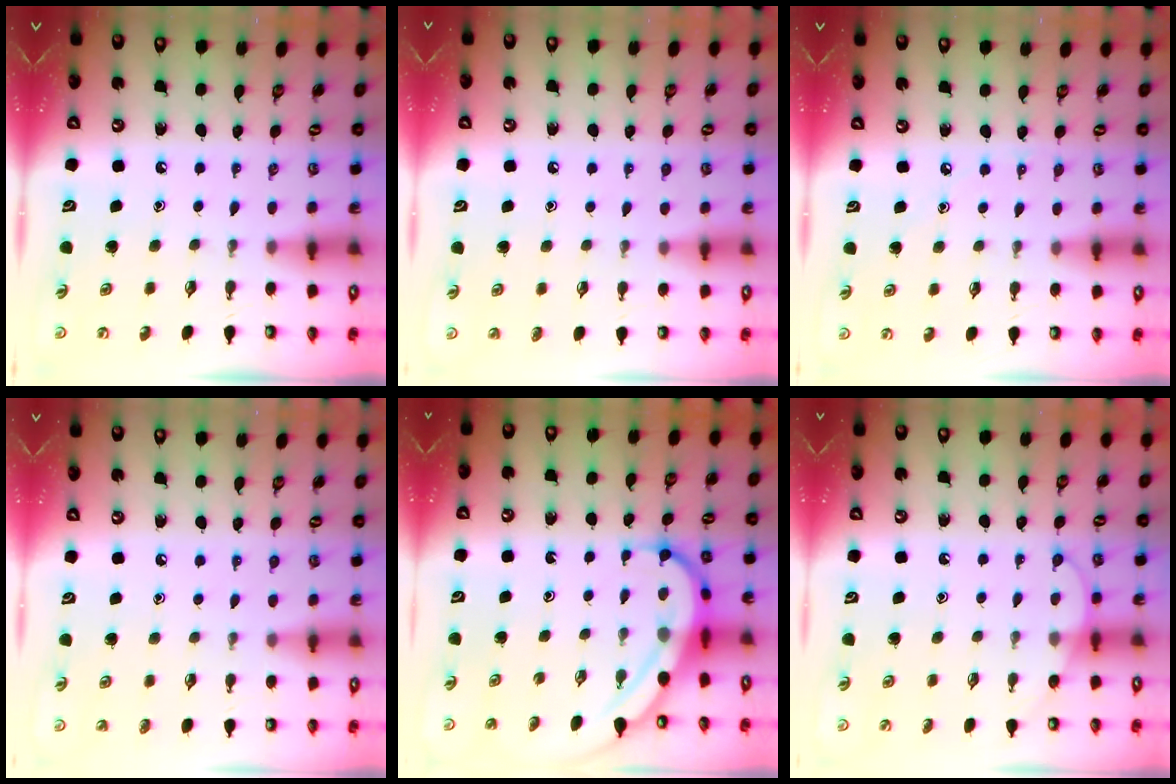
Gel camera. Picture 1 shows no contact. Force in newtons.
{"total": 3.8, "press": 3.8, "slide": 0.4}
{"total": 2.3, "press": 2.3, "slide": 0.3}
{"total": 4.2, "press": 4.1, "slide": 0.9}
{"total": 6.5, "press": 6.4, "slide": 0.7}
{"total": 5.5, "press": 5.5, "slide": 0.4}